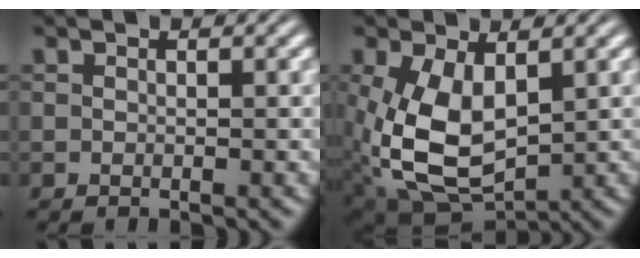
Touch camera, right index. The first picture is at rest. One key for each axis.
{"total": 9.6, "fx": -1.7, "fy": 6.8, "fz": 6.6, "tx": -0.151, "ty": -0.066, "tz": 0.008}